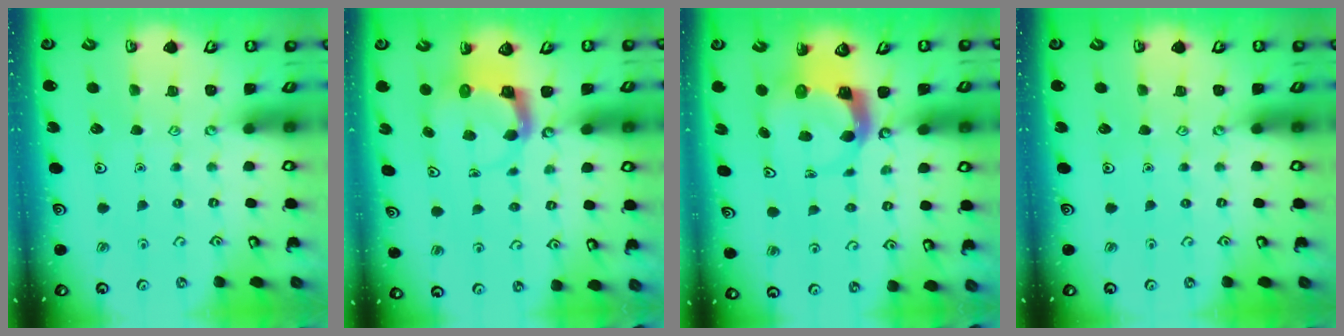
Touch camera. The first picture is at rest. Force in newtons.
{"total": 3.7, "press": 3.6, "slide": 0.4}
{"total": 5.2, "press": 5.1, "slide": 0.6}
{"total": 0.0}